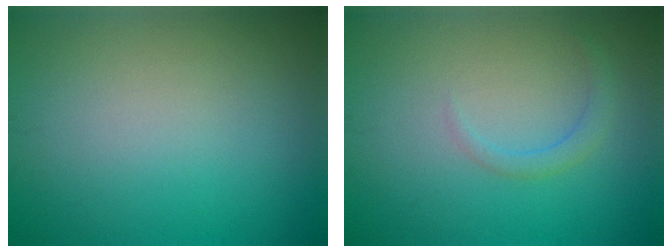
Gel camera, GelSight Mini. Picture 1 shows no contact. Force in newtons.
{"total": 1.3, "press": 1.3, "slide": 0.1}